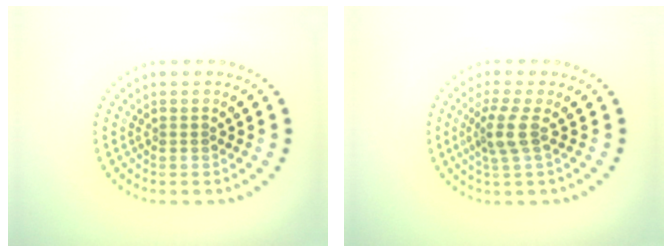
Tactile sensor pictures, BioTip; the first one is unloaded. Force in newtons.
{"total": 2.6, "press": 2.0, "slide": 1.7}